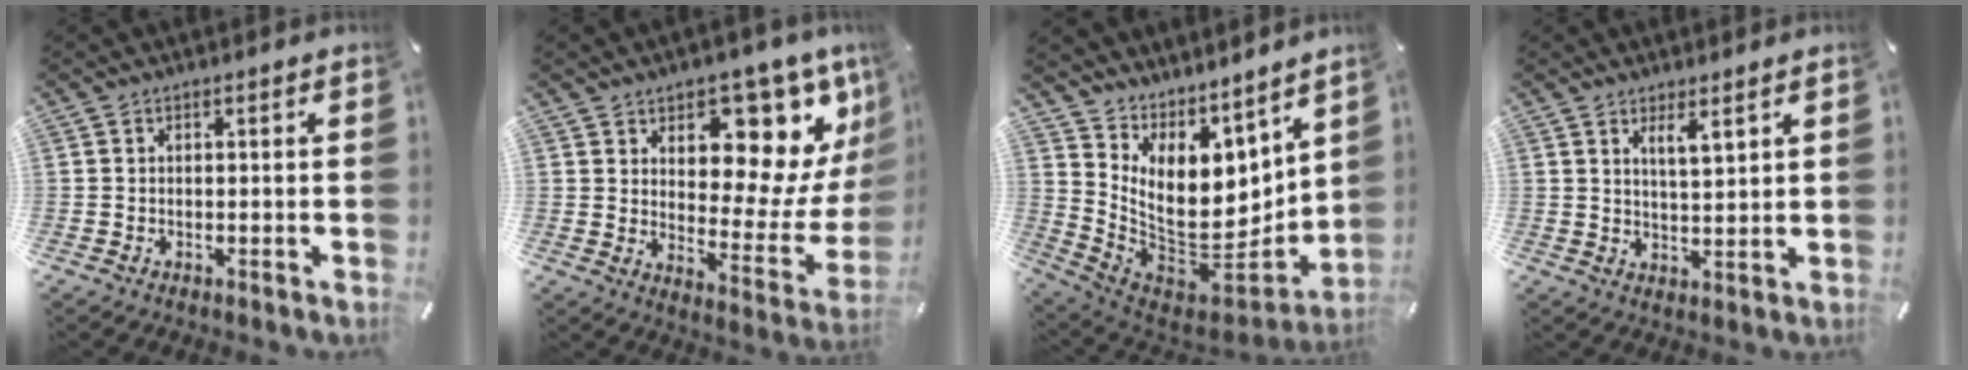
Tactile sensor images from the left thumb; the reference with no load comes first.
{"total": 13.4, "force": [9.0, 7.1, 6.8], "torque": [-0.064, -0.097, 0.147]}
{"total": 13.3, "force": [4.1, 10.0, 7.8], "torque": [-0.130, -0.088, 0.082]}
{"total": 4.3, "force": [3.2, 0.6, 2.8], "torque": [-0.053, -0.016, 0.053]}